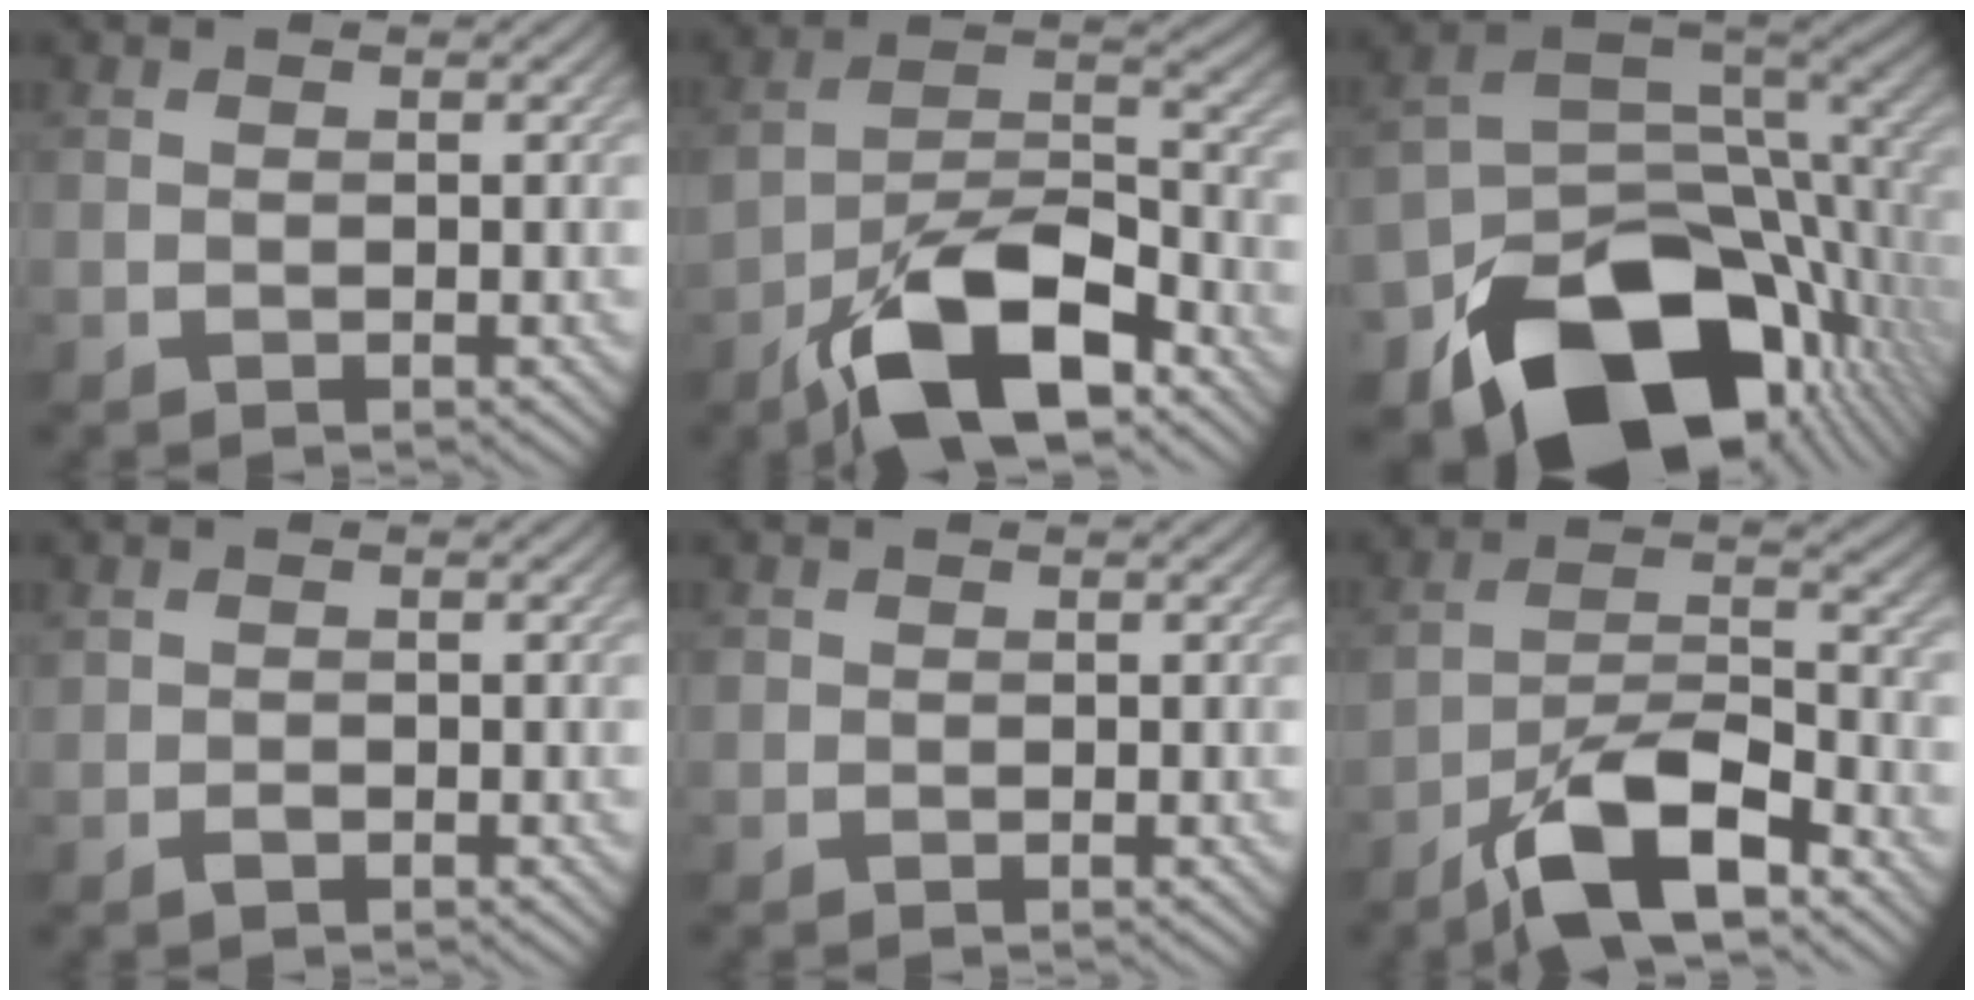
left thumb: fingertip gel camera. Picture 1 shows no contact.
{"total": 13.8, "force": [-8.5, 5.9, 9.1], "torque": [-0.161, -0.007, -0.165]}
{"total": 18.1, "force": [-9.4, 11.0, 10.9], "torque": [-0.190, -0.049, -0.139]}
{"total": 0.9, "force": [-0.3, 0.6, 0.4], "torque": [-0.009, -0.004, -0.006]}
{"total": 0.9, "force": [0.3, 0.8, 0.1], "torque": [-0.003, -0.002, 0.007]}
{"total": 10.9, "force": [-6.9, 3.7, 7.6], "torque": [-0.133, 0.004, -0.136]}